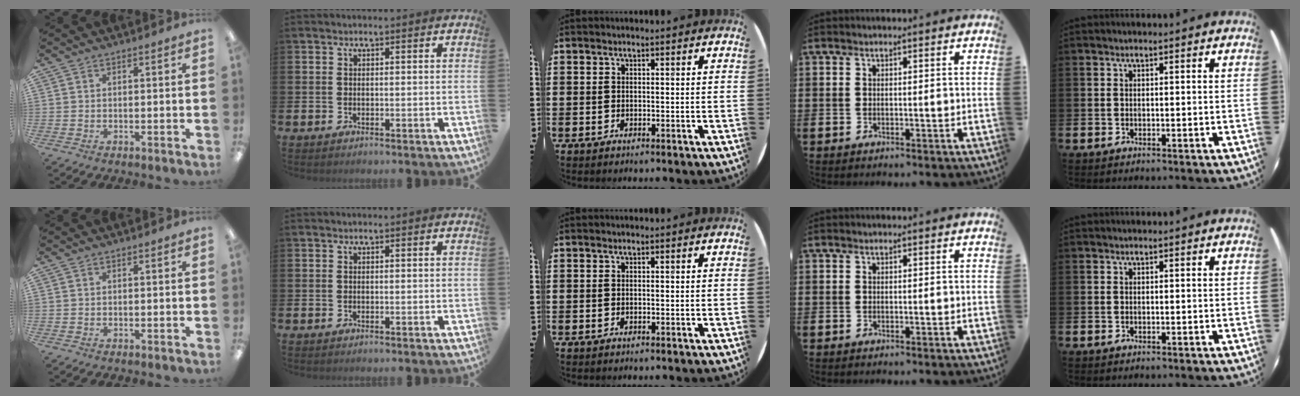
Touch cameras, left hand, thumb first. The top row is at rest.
{}